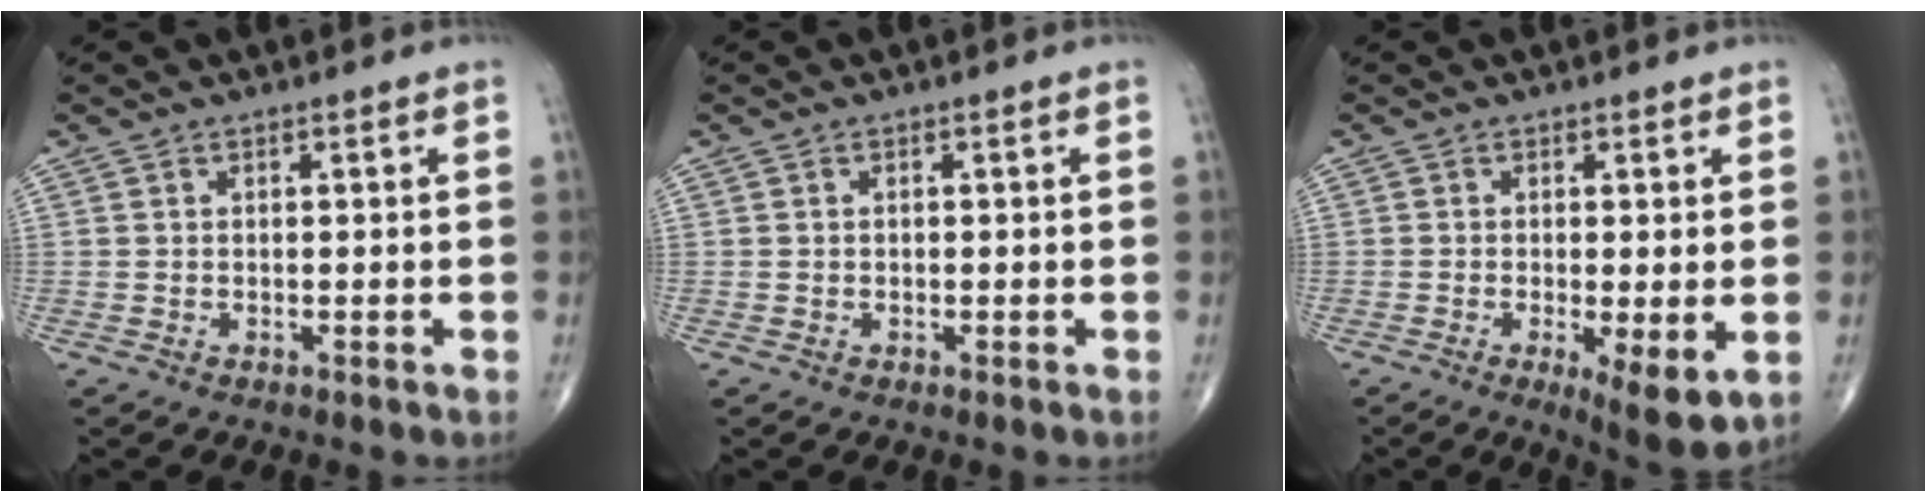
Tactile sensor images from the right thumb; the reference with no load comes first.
{"total": 0.0}
{"total": 6.7, "force": [-1.6, 1.8, 6.3], "torque": [-0.101, -0.022, -0.023]}